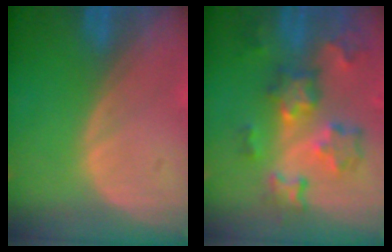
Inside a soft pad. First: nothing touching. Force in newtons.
{"total": 9.2, "press": 8.1, "slide": 4.4}